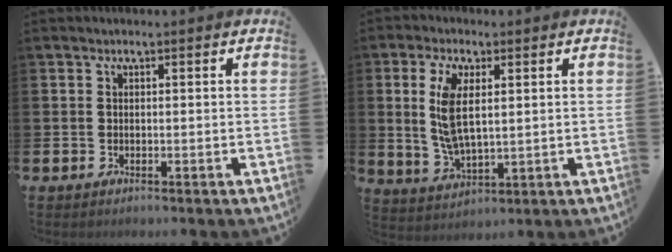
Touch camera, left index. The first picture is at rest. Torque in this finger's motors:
{"motor_torque": [1.69, 0.41, 0.28, 0.11]}